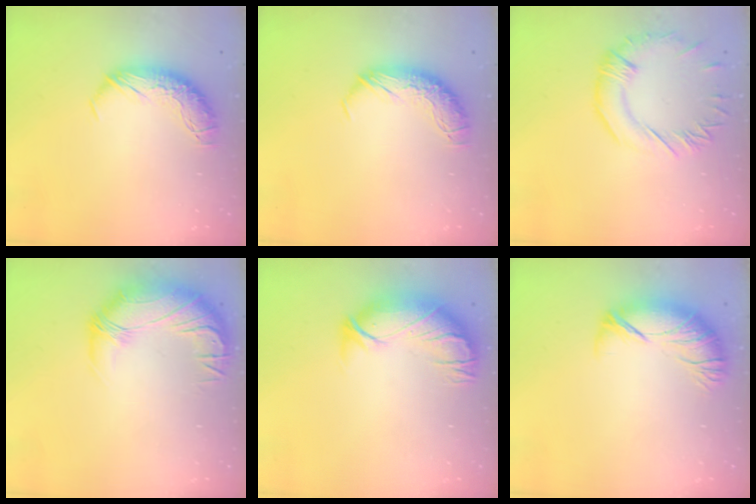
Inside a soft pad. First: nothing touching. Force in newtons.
{"total": 0.0}
{"total": 2.0, "press": 1.8, "slide": 1.0}
{"total": 3.2, "press": 0.9, "slide": 3.0}
{"total": 3.0, "press": 0.2, "slide": 2.9}
{"total": 2.5, "press": 1.6, "slide": 1.9}